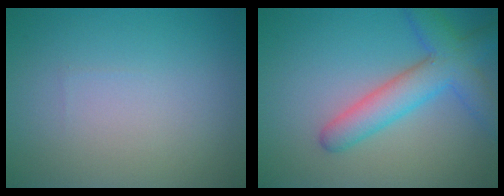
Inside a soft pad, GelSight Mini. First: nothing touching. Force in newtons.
{"total": 5.5, "press": 5.5, "slide": 0.3}